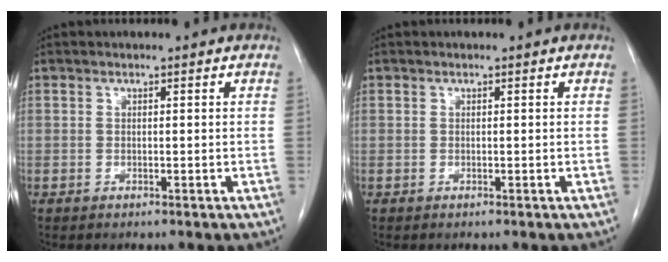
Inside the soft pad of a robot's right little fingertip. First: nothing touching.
{"total": 0.0}